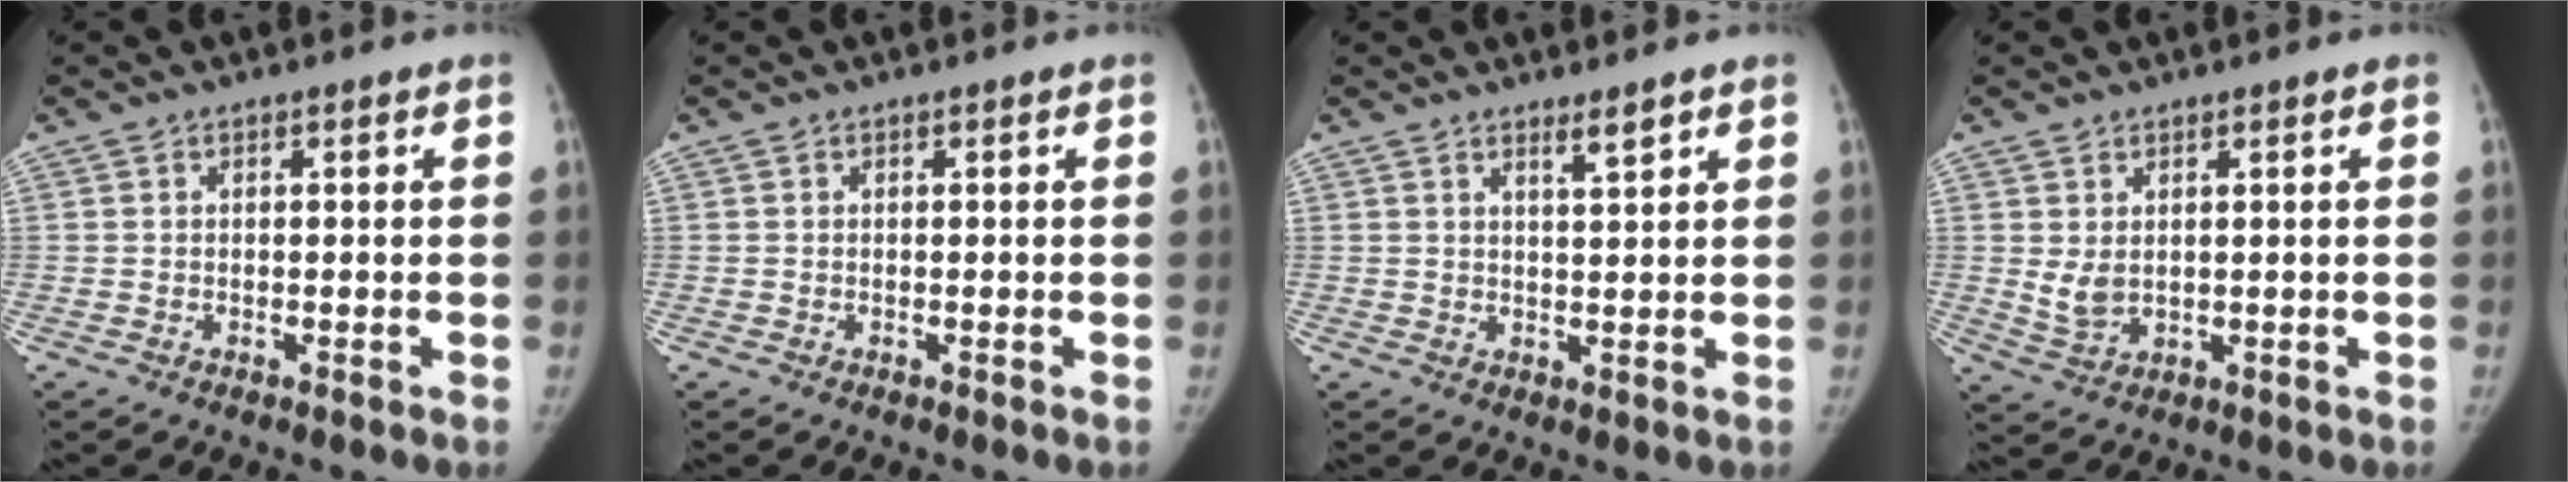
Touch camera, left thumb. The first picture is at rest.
{"total": 0.0}
{"total": 2.8, "force": [2.1, 0.3, 1.8], "torque": [-0.026, -0.019, 0.036]}
{"total": 3.7, "force": [1.0, 2.2, 2.7], "torque": [-0.045, -0.012, 0.029]}